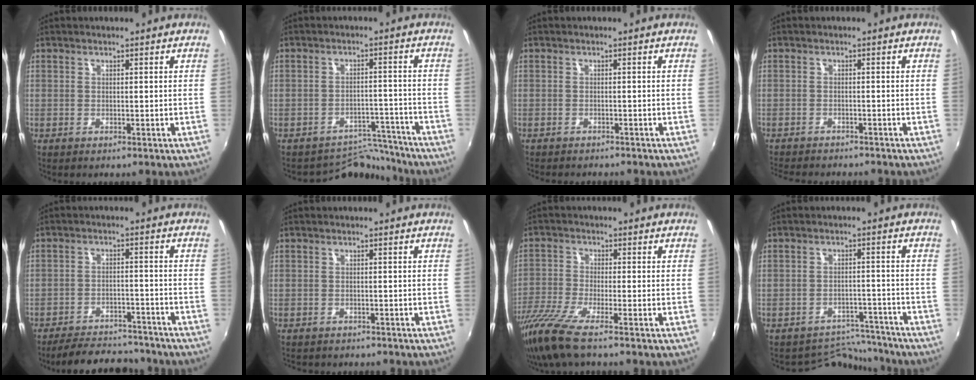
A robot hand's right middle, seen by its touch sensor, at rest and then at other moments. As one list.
[{"total": 7.1, "force": [-6.9, 1.6, -1.0], "torque": [0.014, 0.022, -0.101]}, {"total": 3.2, "force": [-3.0, 0.6, 1.0], "torque": [-0.027, -0.013, -0.045]}, {"total": 7.4, "force": [-6.8, 1.5, 2.5], "torque": [-0.065, -0.017, -0.104]}, {"total": 13.4, "force": [-11.9, 4.1, 4.6], "torque": [-0.109, 0.009, -0.162]}, {"total": 2.8, "force": [-2.6, 0.8, 0.7], "torque": [-0.021, -0.013, -0.035]}, {"total": 8.9, "force": [-6.8, 0.1, 5.8], "torque": [-0.136, -0.032, -0.132]}, {"total": 7.2, "force": [-6.9, 2.0, -1.0], "torque": [0.013, 0.019, -0.100]}]